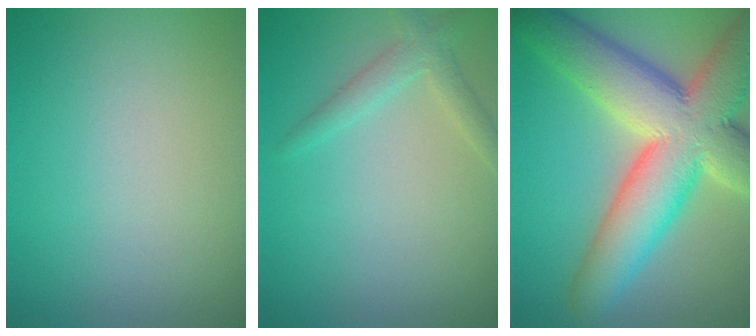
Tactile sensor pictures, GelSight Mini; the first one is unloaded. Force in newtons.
{"total": 2.0, "press": 2.0, "slide": 0.1}
{"total": 13.1, "press": 13.1, "slide": 0.8}